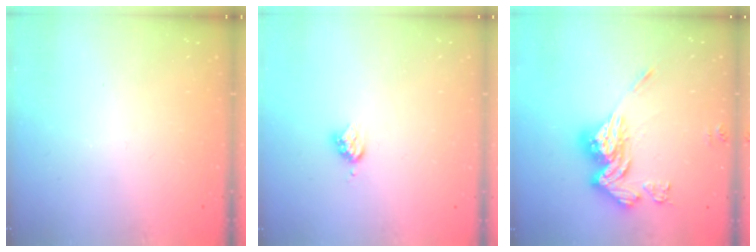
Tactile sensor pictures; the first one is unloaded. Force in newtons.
{"total": 3.6, "press": 3.5, "slide": 0.6}
{"total": 17.1, "press": 17.0, "slide": 1.9}